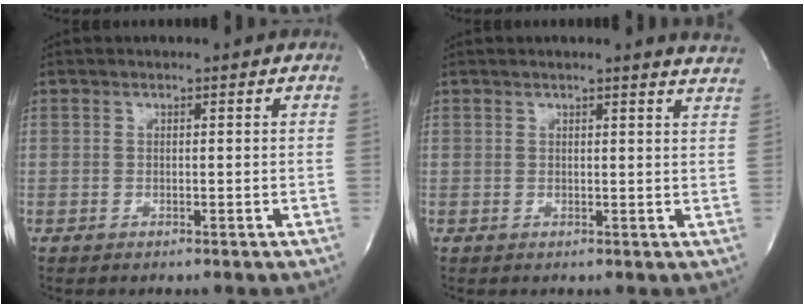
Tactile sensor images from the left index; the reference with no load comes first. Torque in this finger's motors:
{"motor_torque": [0.25, -0.25, 0.23, 0.00]}